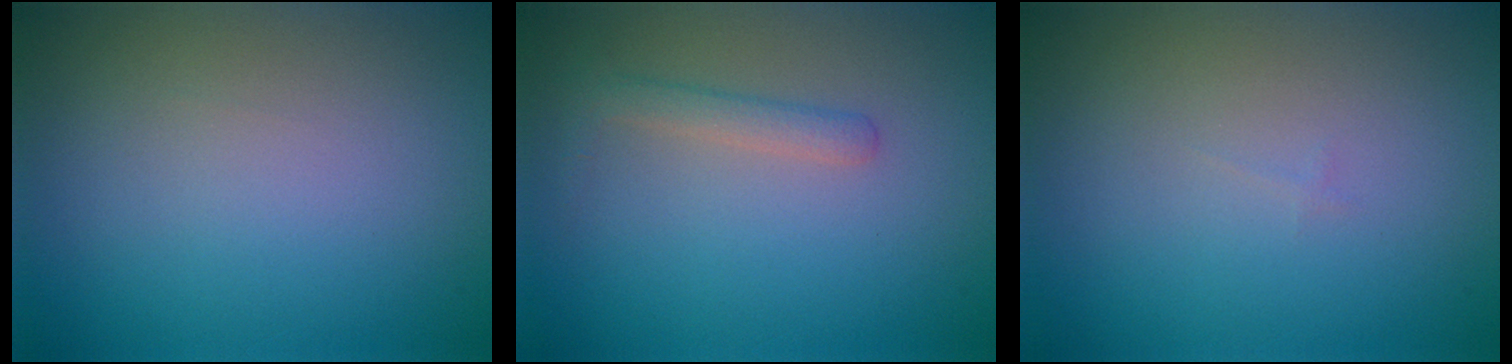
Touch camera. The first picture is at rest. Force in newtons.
{"total": 1.6, "press": 1.6, "slide": 0.1}
{"total": 0.0}